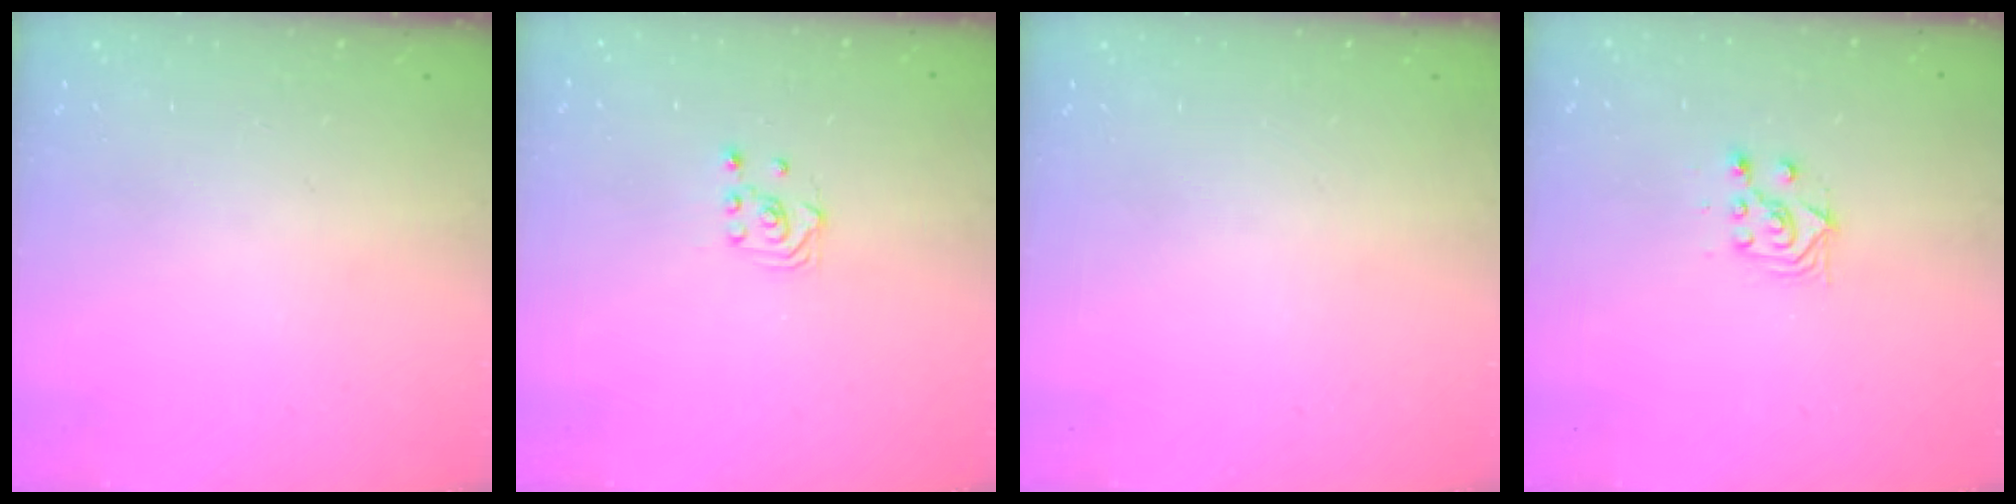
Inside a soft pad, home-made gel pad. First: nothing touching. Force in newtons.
{"total": 2.9, "press": 2.6, "slide": 1.4}
{"total": 0.0}
{"total": 4.9, "press": 4.8, "slide": 1.0}